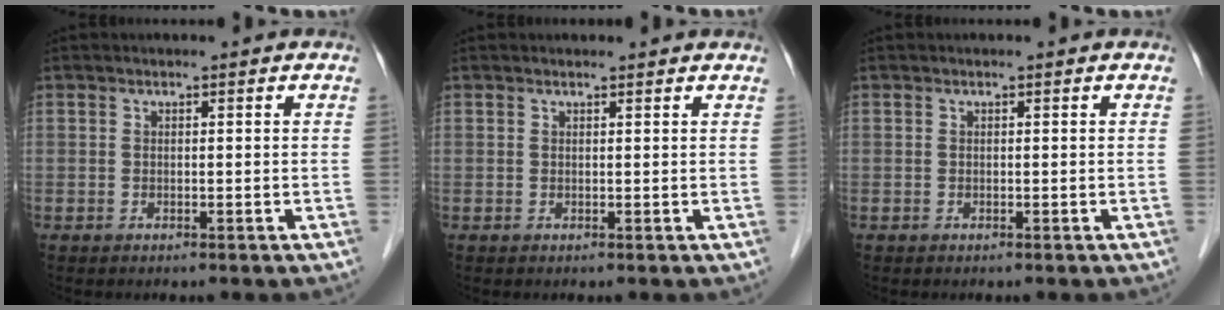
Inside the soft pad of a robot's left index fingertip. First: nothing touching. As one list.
[{"total": 2.6, "force": [2.5, 0.6, 0.5], "torque": [-0.003, 0.010, 0.026]}, {"total": 0.0}]